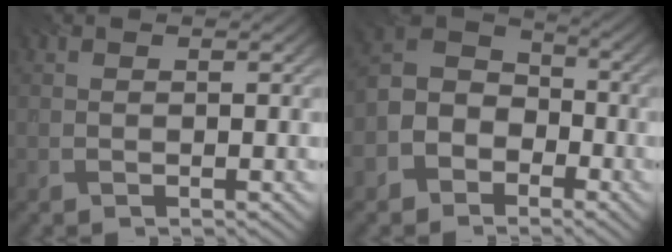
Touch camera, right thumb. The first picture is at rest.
{"total": 8.2, "force": [-4.1, 6.1, 3.6], "torque": [-0.081, -0.010, -0.094]}